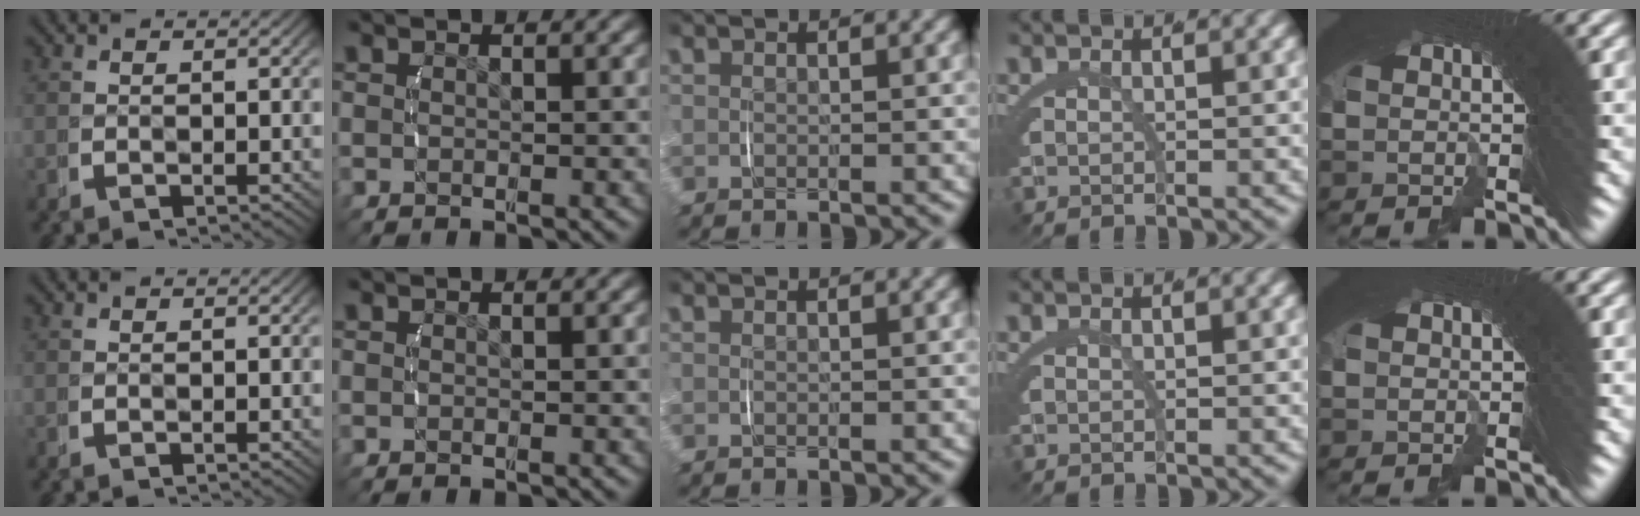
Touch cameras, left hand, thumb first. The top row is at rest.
{}